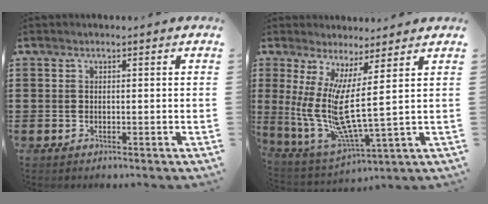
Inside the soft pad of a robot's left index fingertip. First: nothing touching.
{"total": 9.9, "force": [2.8, 0.5, 9.5], "torque": [-0.225, -0.061, 0.041]}